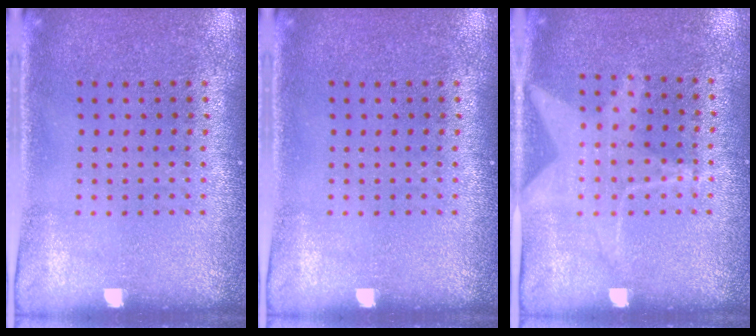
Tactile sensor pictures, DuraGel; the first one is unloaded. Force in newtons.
{"total": 0.0}
{"total": 1.2, "press": 1.2, "slide": 0.1}